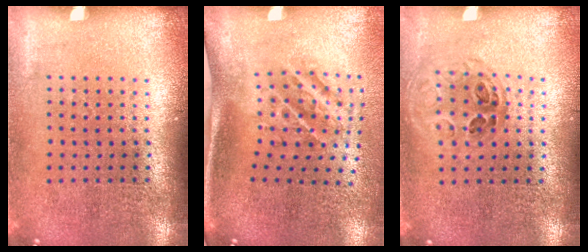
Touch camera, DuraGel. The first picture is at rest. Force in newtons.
{"total": 2.2, "press": 1.3, "slide": 1.8}
{"total": 0.9, "press": 0.9, "slide": 0.2}